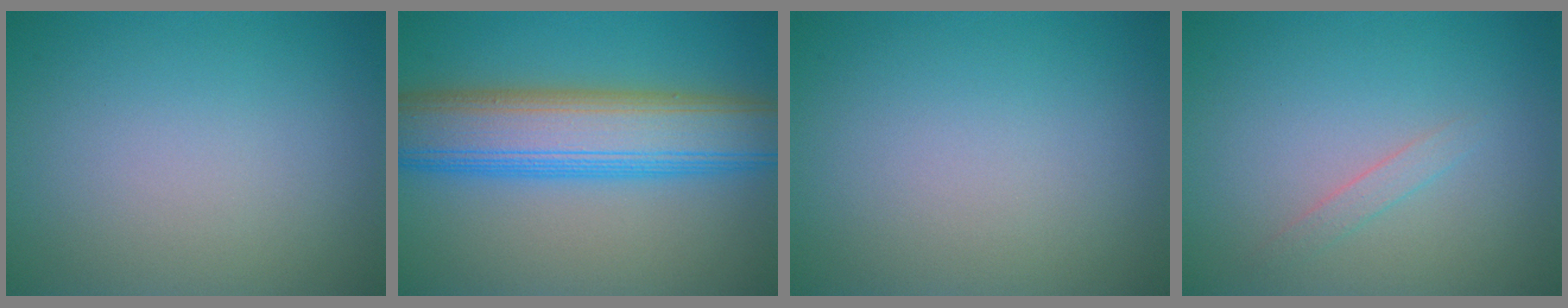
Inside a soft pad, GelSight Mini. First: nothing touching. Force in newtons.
{"total": 9.8, "press": 9.8, "slide": 0.3}
{"total": 0.0}
{"total": 0.9, "press": 0.9, "slide": 0.1}